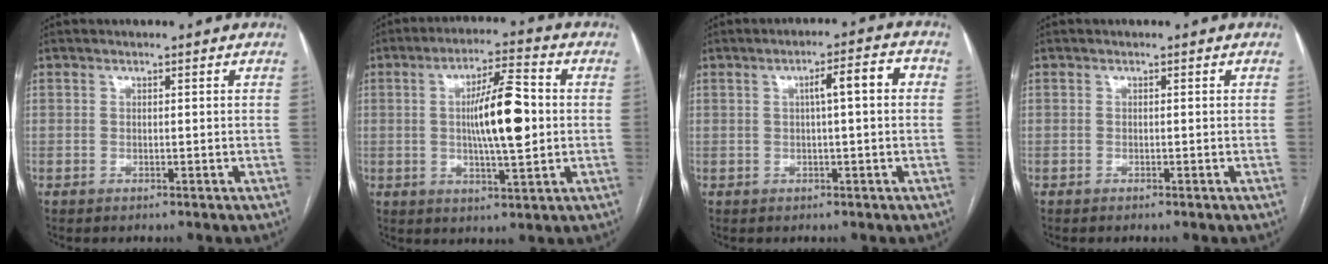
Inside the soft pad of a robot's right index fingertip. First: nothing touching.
{"total": 10.9, "force": [0.4, 1.8, 10.7], "torque": [-0.185, 0.010, 0.008]}
{"total": 5.3, "force": [0.7, 0.6, 5.2], "torque": [-0.077, 0.020, 0.008]}
{"total": 0.0}